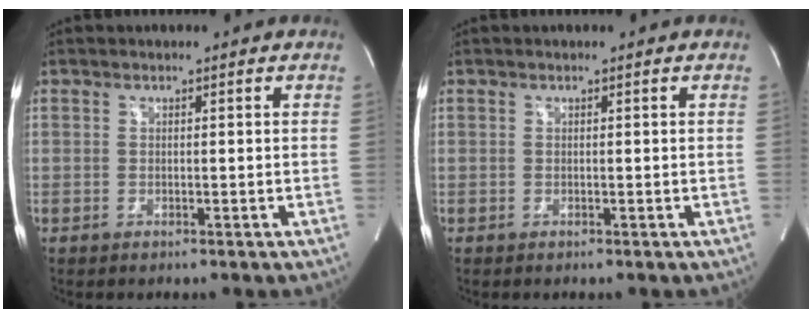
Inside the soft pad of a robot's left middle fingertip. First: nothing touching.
{"total": 0.0}